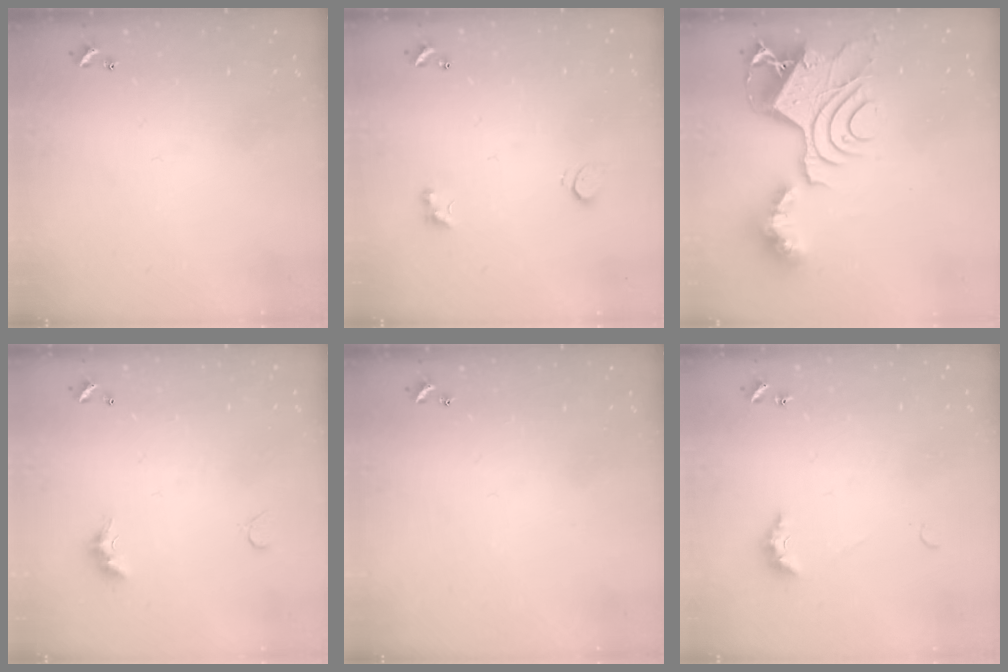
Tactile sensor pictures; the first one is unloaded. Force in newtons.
{"total": 3.4, "press": 3.2, "slide": 1.1}
{"total": 18.9, "press": 18.8, "slide": 2.1}
{"total": 3.8, "press": 3.8, "slide": 0.7}
{"total": 0.0}
{"total": 2.7, "press": 2.6, "slide": 0.7}